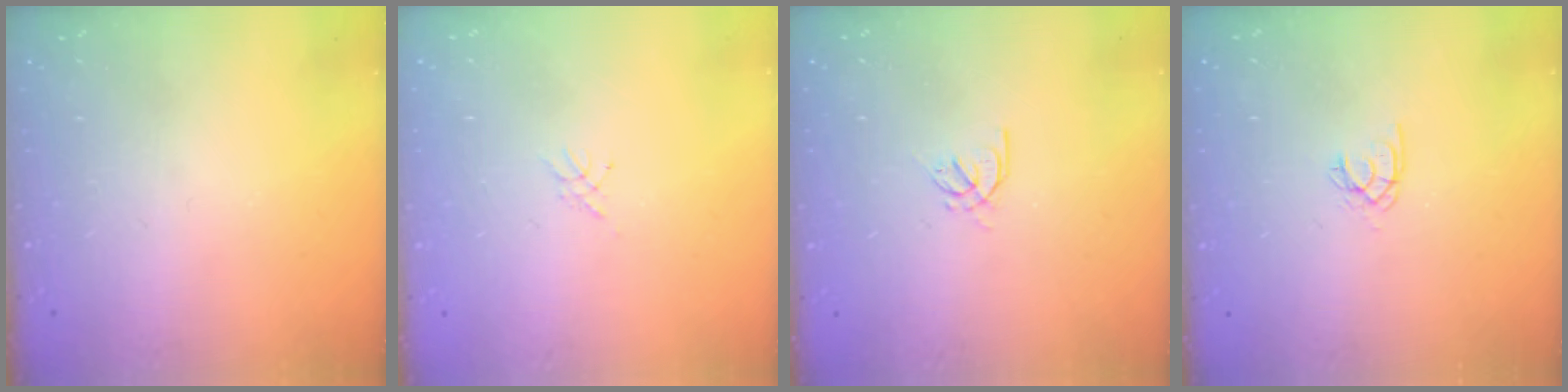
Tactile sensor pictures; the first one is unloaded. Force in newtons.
{"total": 2.3, "press": 2.2, "slide": 0.3}
{"total": 2.6, "press": 2.5, "slide": 0.7}
{"total": 2.0, "press": 2.0, "slide": 0.4}